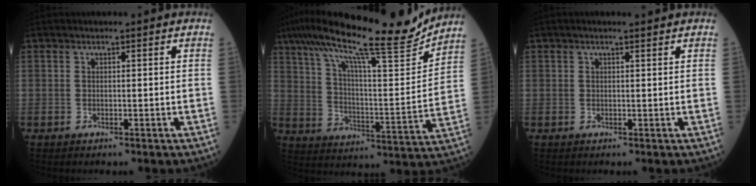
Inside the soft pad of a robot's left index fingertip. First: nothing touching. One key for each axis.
{"total": 20.9, "fx": 17.7, "fy": 1.3, "fz": 11.2, "tx": -0.195, "ty": 0.003, "tz": 0.273}
{"total": 1.5, "fx": 1.2, "fy": 0.0, "fz": 0.9, "tx": -0.019, "ty": 0.008, "tz": 0.019}